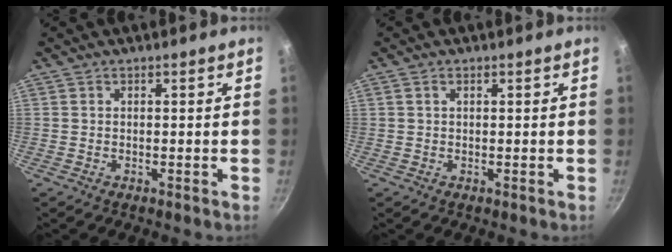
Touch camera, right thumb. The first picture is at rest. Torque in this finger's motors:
{"motor_torque": [-0.38, -0.30, -0.32, 0.18, 0.04]}